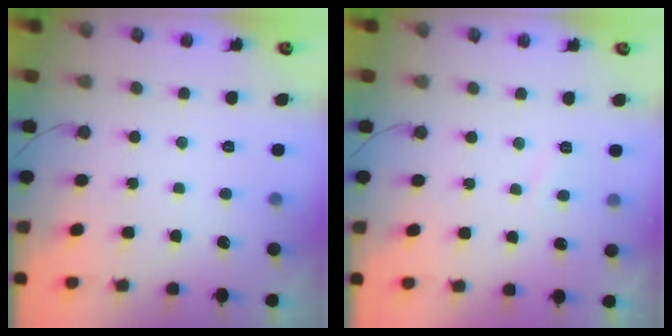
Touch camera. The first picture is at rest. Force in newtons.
{"total": 1.3, "press": 1.2, "slide": 0.6}